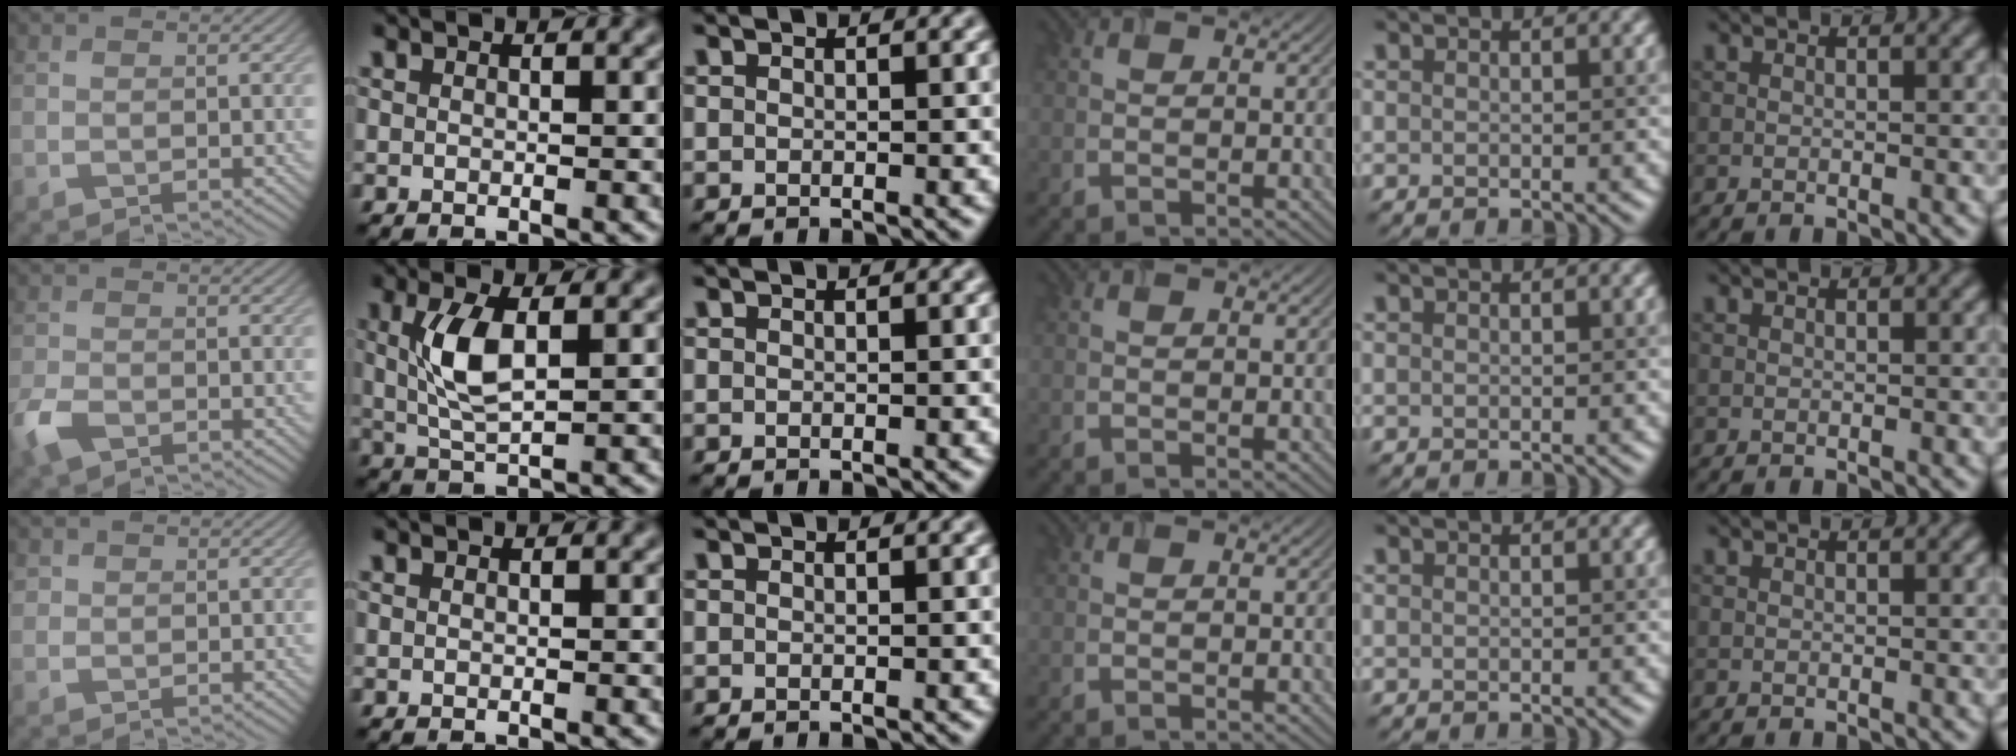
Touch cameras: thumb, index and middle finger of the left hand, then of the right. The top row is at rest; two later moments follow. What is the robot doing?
{"motion": "insert", "object": "airpods case & airpods"}